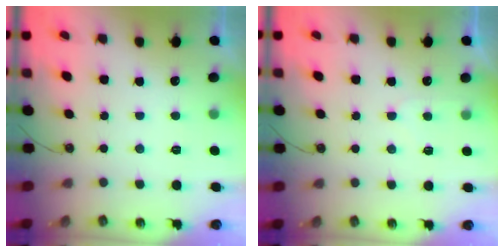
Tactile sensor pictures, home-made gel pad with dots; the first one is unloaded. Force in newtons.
{"total": 3.5, "press": 3.4, "slide": 0.5}